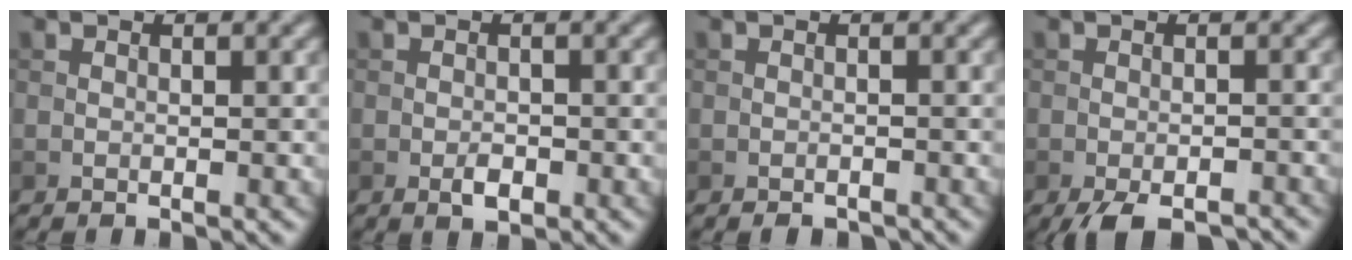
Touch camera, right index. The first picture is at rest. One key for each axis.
{"total": 1.5, "fx": -0.7, "fy": 0.8, "fz": 1.1, "tx": -0.017, "ty": -0.001, "tz": -0.013}
{"total": 1.0, "fx": -0.9, "fy": 0.4, "fz": 0.3, "tx": -0.002, "ty": -0.005, "tz": -0.015}
{"total": 4.8, "fx": -3.7, "fy": 1.3, "fz": 2.9, "tx": -0.044, "ty": -0.009, "tz": -0.056}